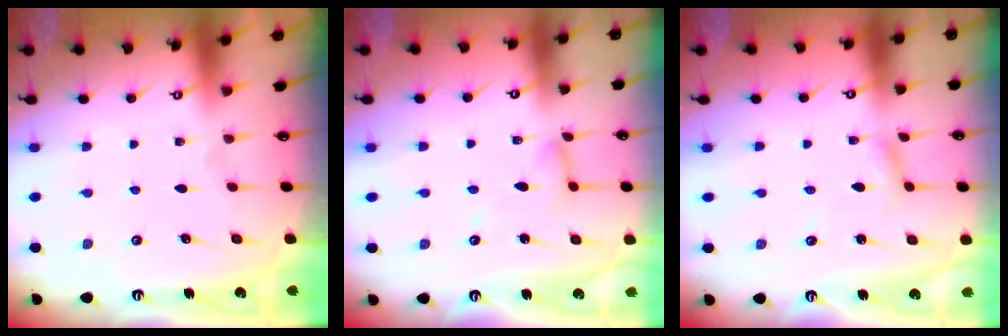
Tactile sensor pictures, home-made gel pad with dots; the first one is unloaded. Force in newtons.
{"total": 6.0, "press": 6.0, "slide": 0.4}
{"total": 2.3, "press": 2.3, "slide": 0.2}